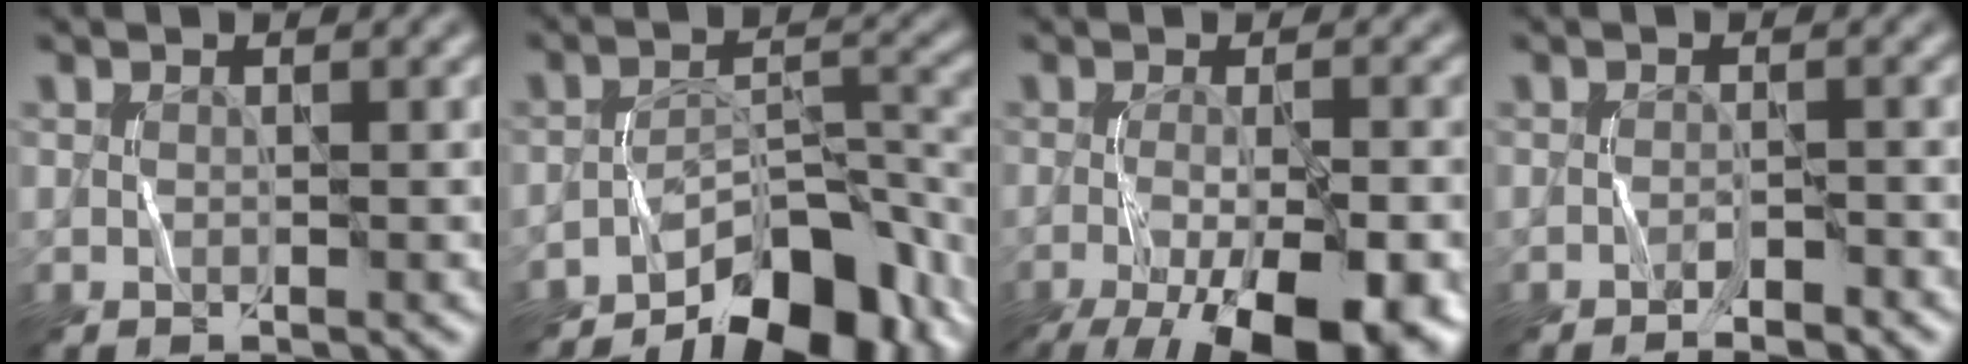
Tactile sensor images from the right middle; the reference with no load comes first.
{"total": 10.0, "force": [-7.3, 3.8, 5.7], "torque": [-0.070, 0.001, -0.119]}
{"total": 13.1, "force": [-6.2, 4.5, 10.6], "torque": [-0.161, -0.035, -0.083]}
{"total": 1.3, "force": [-1.2, 0.1, 0.6], "torque": [-0.009, 0.004, -0.020]}